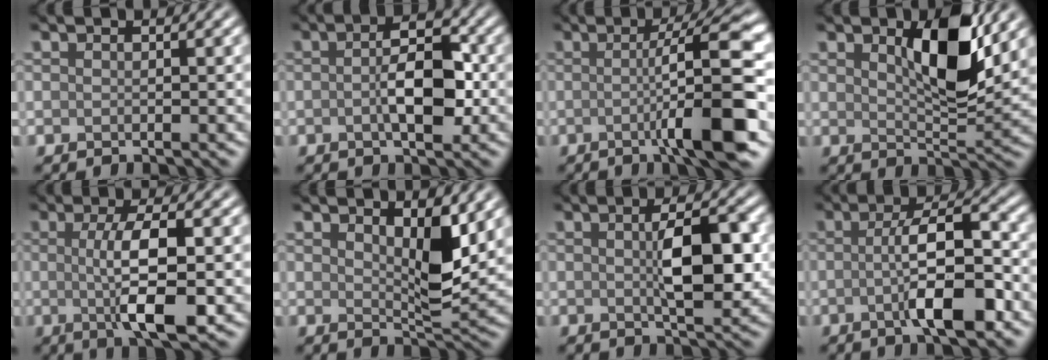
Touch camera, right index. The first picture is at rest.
{"total": 5.0, "force": [-0.6, 2.1, 4.5], "torque": [-0.076, 0.005, -0.015]}
{"total": 9.2, "force": [-1.2, 1.3, 9.0], "torque": [-0.118, 0.004, -0.026]}
{"total": 6.1, "force": [2.2, 2.2, 5.2], "torque": [-0.087, -0.002, 0.037]}
{"total": 6.5, "force": [-0.4, 1.6, 6.3], "torque": [-0.110, -0.005, -0.004]}
{"total": 4.3, "force": [1.6, 1.6, 3.7], "torque": [-0.059, -0.008, 0.028]}
{"total": 5.8, "force": [0.3, 2.2, 5.3], "torque": [-0.088, 0.002, 0.007]}
{"total": 7.2, "force": [-1.8, 1.8, 6.8], "torque": [-0.108, 0.008, -0.033]}